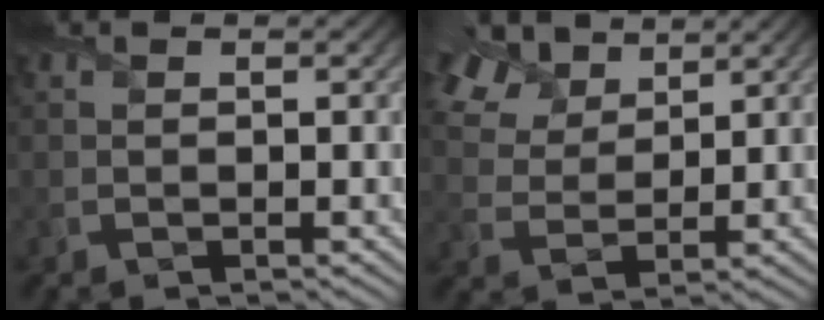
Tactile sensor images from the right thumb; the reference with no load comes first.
{"total": 8.8, "force": [6.0, 4.5, 4.6], "torque": [-0.125, 0.021, 0.111]}